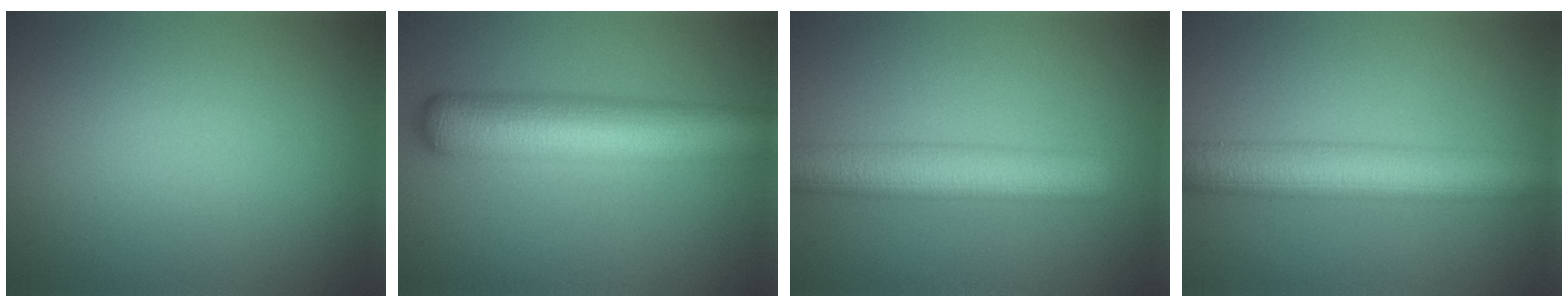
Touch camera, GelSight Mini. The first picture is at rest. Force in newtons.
{"total": 9.3, "press": 9.3, "slide": 0.3}
{"total": 6.2, "press": 6.2, "slide": 0.2}
{"total": 7.1, "press": 7.1, "slide": 0.1}